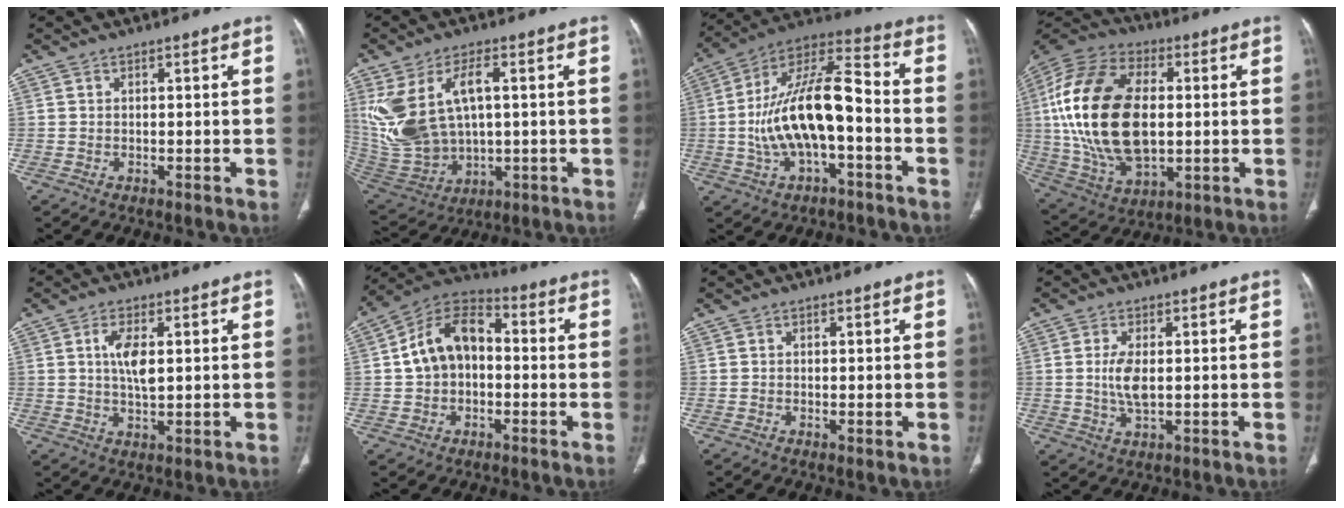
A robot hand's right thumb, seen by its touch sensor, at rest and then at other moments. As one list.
[{"total": 17.3, "force": [3.3, 9.9, 13.8], "torque": [-0.292, -0.004, 0.089]}, {"total": 18.3, "force": [-3.1, 7.7, 16.4], "torque": [-0.302, 0.049, -0.056]}, {"total": 26.2, "force": [1.5, 15.3, 21.2], "torque": [-0.419, -0.004, 0.031]}, {"total": 6.0, "force": [1.3, 2.4, 5.3], "torque": [-0.099, -0.010, 0.023]}, {"total": 12.5, "force": [0.3, 8.7, 8.9], "torque": [-0.137, 0.035, -0.010]}, {"total": 0.8, "force": [-0.1, 0.2, 0.7], "torque": [-0.013, -0.006, -0.002]}, {"total": 5.0, "force": [0.3, 2.2, 4.5], "torque": [-0.099, -0.007, 0.010]}]